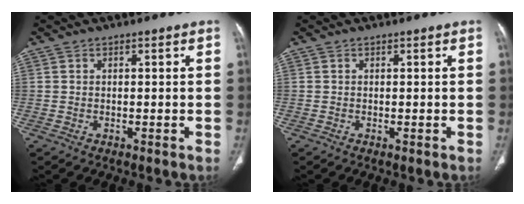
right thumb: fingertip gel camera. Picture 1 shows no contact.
{"total": 0.0}